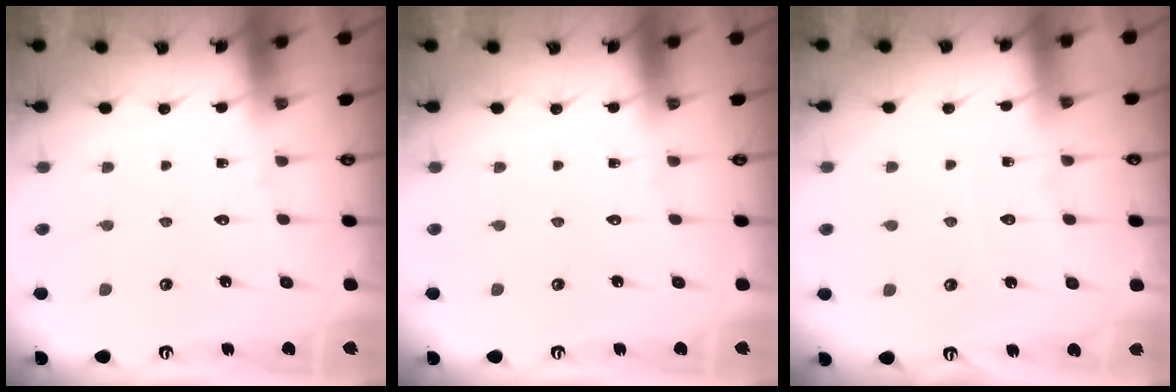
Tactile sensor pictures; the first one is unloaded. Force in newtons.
{"total": 0.0}
{"total": 3.4, "press": 3.4, "slide": 0.3}